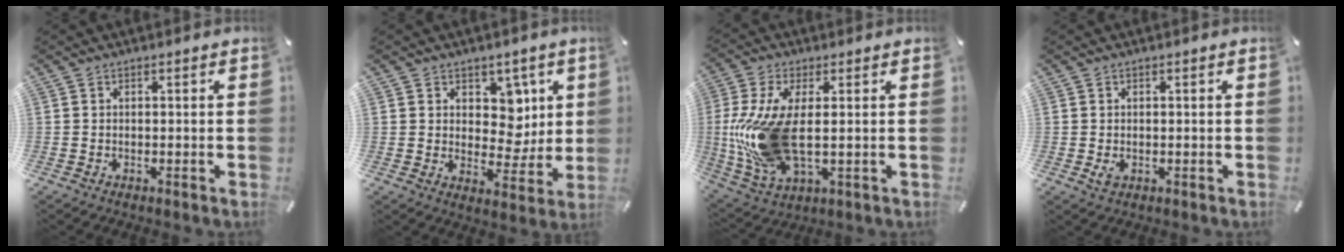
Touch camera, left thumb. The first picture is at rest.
{"total": 8.8, "force": [3.3, 7.4, 3.4], "torque": [-0.032, -0.028, 0.061]}
{"total": 15.4, "force": [0.5, 7.3, 13.6], "torque": [-0.309, -0.028, 0.010]}
{"total": 1.7, "force": [-0.2, 1.3, 1.1], "torque": [-0.018, 0.001, -0.002]}